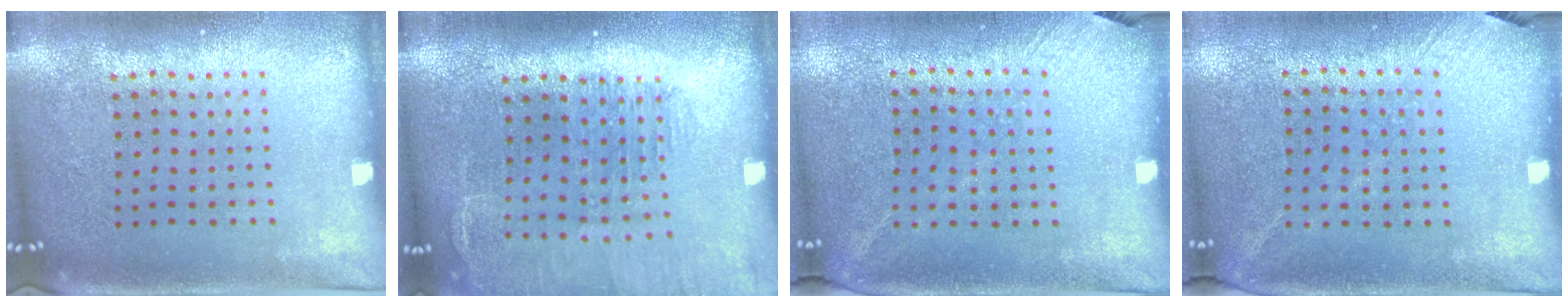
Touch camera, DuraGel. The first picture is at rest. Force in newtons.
{"total": 1.4, "press": 1.4, "slide": 0.1}
{"total": 1.3, "press": 1.0, "slide": 0.9}
{"total": 1.3, "press": 1.0, "slide": 0.9}